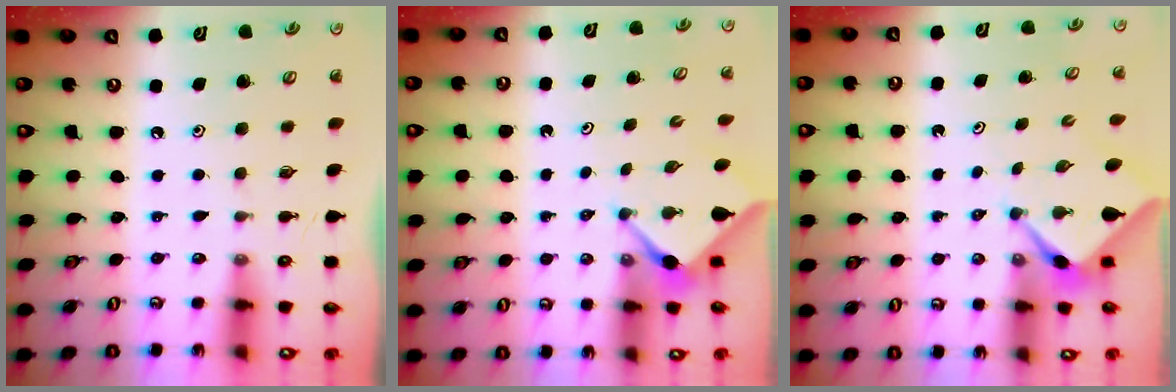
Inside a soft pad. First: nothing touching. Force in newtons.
{"total": 3.0, "press": 3.0, "slide": 0.4}
{"total": 2.3, "press": 2.3, "slide": 0.2}